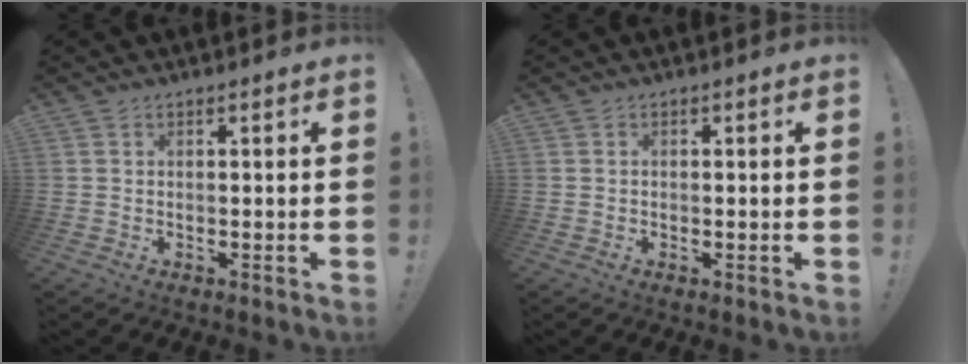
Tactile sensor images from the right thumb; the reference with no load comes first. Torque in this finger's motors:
{"motor_torque": [0.10, -0.02, -0.12, 0.08, 0.09]}